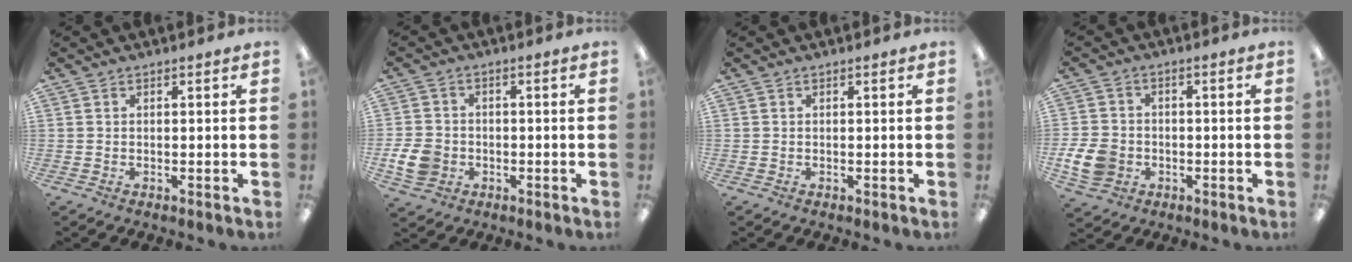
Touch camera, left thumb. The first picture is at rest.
{"total": 7.0, "force": [-1.9, 5.7, 3.5], "torque": [-0.083, 0.006, -0.037]}
{"total": 0.0}
{"total": 8.1, "force": [-2.3, 6.6, 4.2], "torque": [-0.101, 0.011, -0.045]}